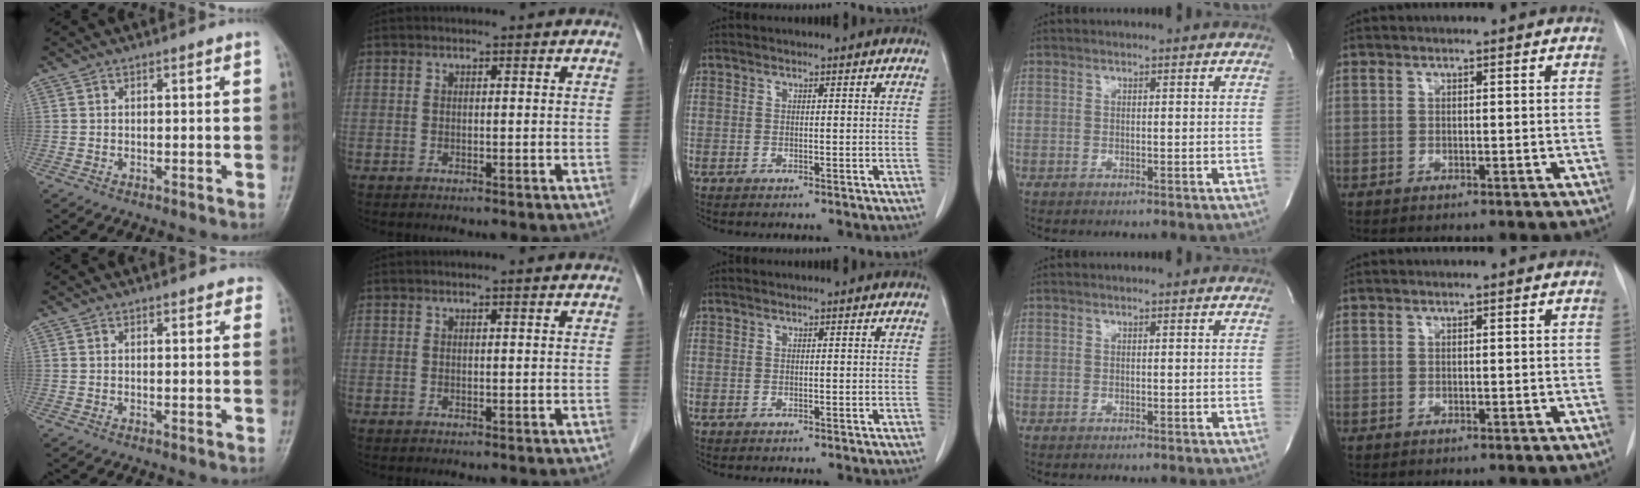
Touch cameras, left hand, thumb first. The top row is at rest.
{"thumb": {"total": 2.3, "force": [2.0, 1.0, 0.5], "torque": [0.015, -0.005, 0.010]}, "index": {"total": 1.2, "force": [1.1, -0.1, 0.4], "torque": [-0.016, 0.005, 0.014]}}